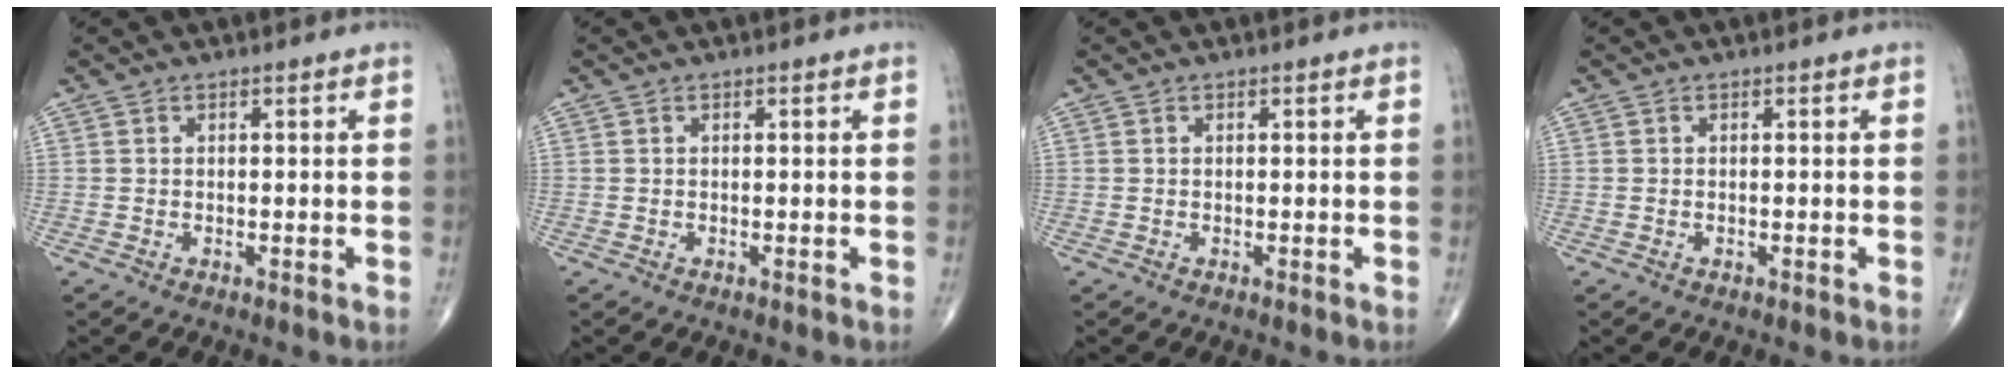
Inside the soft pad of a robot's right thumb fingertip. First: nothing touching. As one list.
[{"total": 0.0}, {"total": 0.0}, {"total": 0.0}]